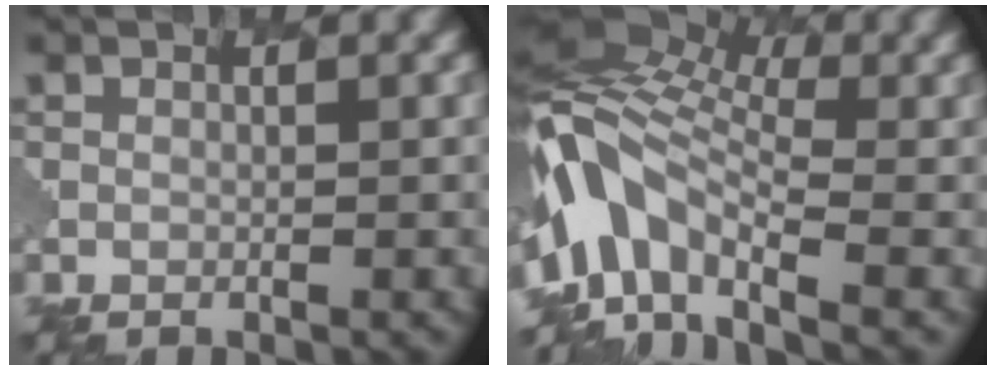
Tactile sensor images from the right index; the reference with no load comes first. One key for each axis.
{"total": 11.2, "fx": -2.4, "fy": 6.0, "fz": 9.2, "tx": -0.186, "ty": 0.015, "tz": -0.057}